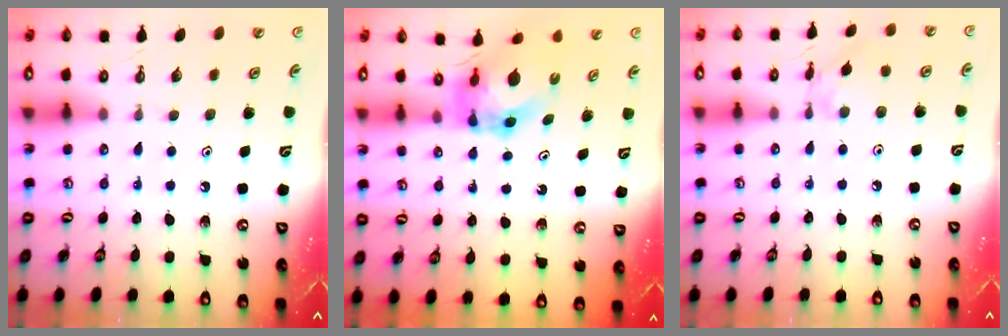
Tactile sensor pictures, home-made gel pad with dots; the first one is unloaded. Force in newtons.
{"total": 5.9, "press": 5.9, "slide": 0.6}
{"total": 2.7, "press": 2.7, "slide": 0.2}